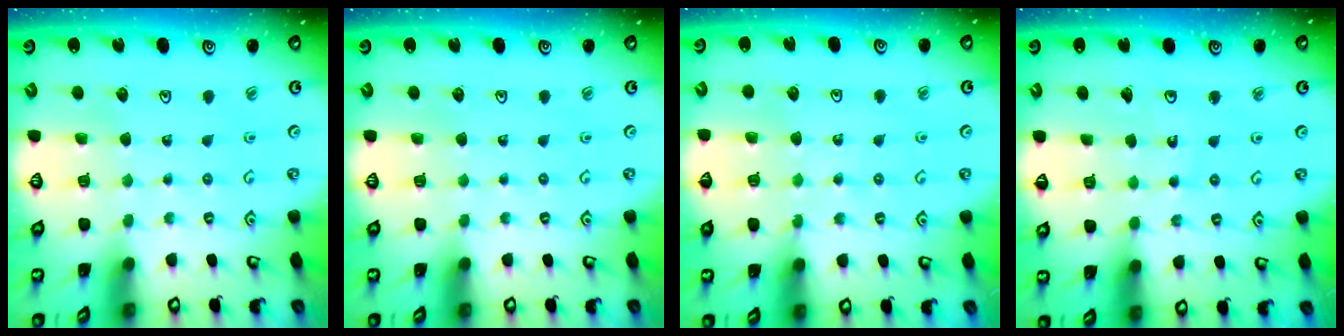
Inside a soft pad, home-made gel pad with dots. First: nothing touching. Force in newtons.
{"total": 0.0}
{"total": 5.9, "press": 5.7, "slide": 1.4}
{"total": 4.6, "press": 4.6, "slide": 0.5}